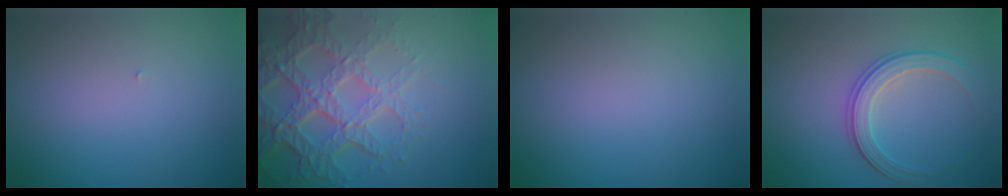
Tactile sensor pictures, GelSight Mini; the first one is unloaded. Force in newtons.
{"total": 7.4, "press": 5.2, "slide": 5.2}
{"total": 0.0}
{"total": 2.9, "press": 2.8, "slide": 0.5}